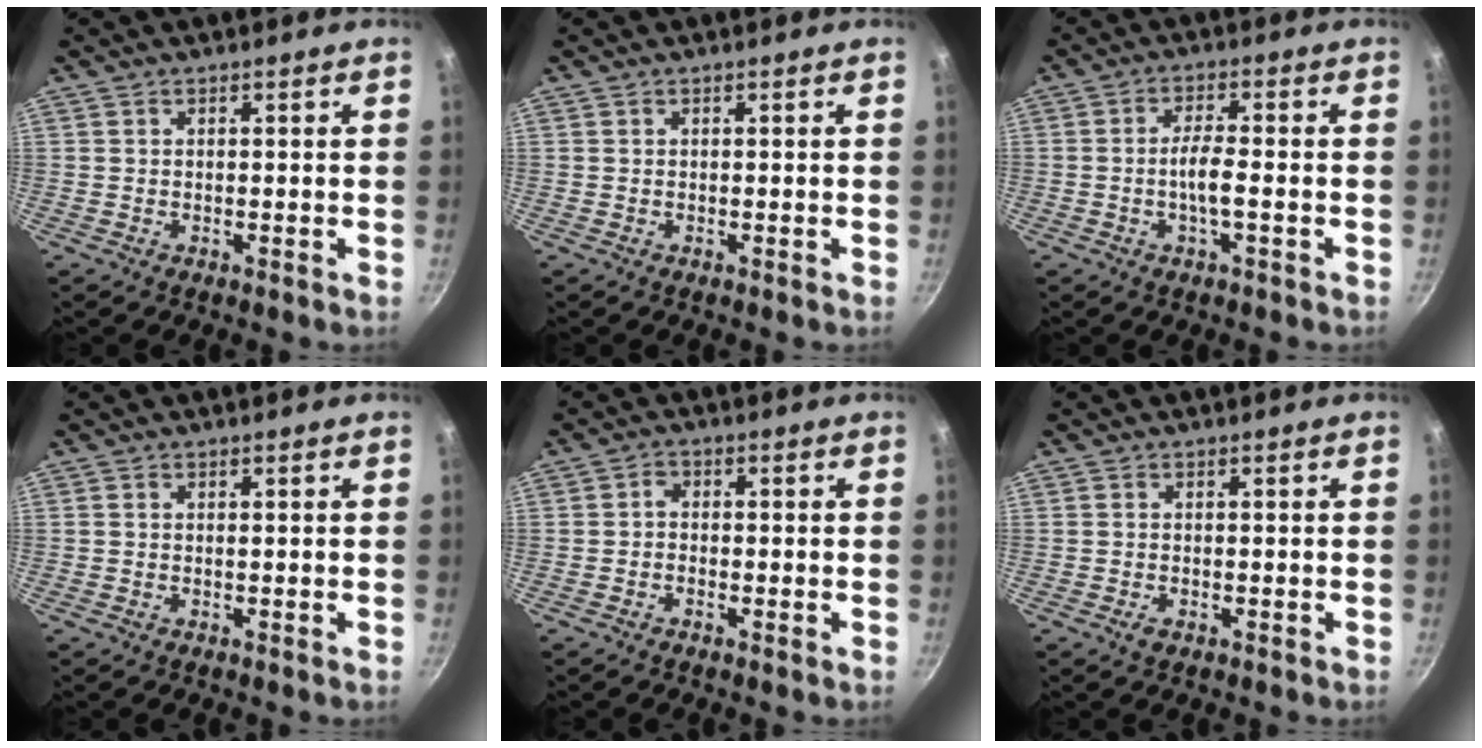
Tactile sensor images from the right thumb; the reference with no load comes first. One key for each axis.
{"total": 0.0}
{"total": 4.5, "fx": -1.3, "fy": 1.2, "fz": 4.2, "tx": -0.083, "ty": 0.018, "tz": -0.027}
{"total": 0.0}
{"total": 2.0, "fx": -0.7, "fy": 1.6, "fz": 1.1, "tx": -0.017, "ty": 0.012, "tz": -0.018}
{"total": 1.3, "fx": -0.6, "fy": 0.8, "fz": 0.8, "tx": -0.015, "ty": -0.001, "tz": -0.010}